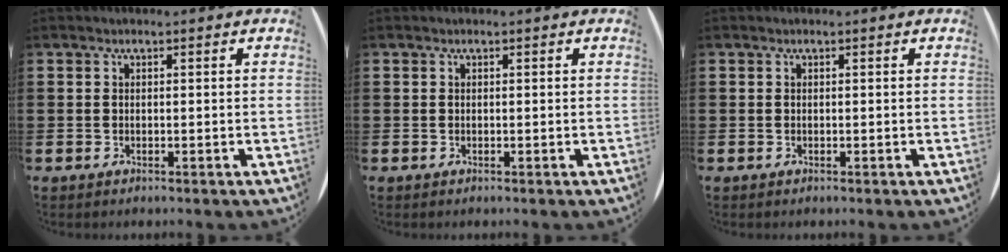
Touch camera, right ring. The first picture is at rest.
{"total": 0.0}
{"total": 0.0}